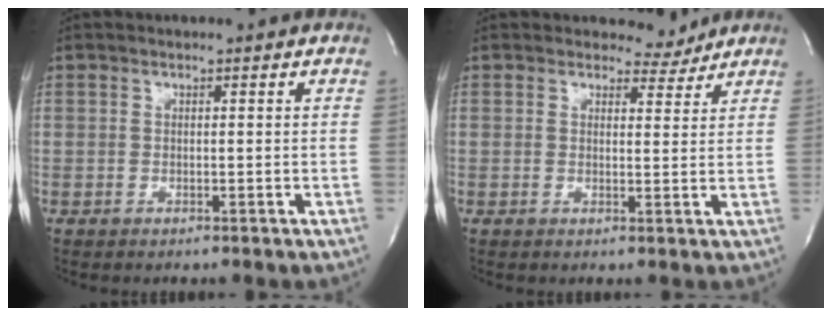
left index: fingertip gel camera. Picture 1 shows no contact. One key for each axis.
{"total": 2.9, "fx": 2.7, "fy": 1.0, "fz": -0.3, "tx": 0.006, "ty": -0.012, "tz": 0.030}